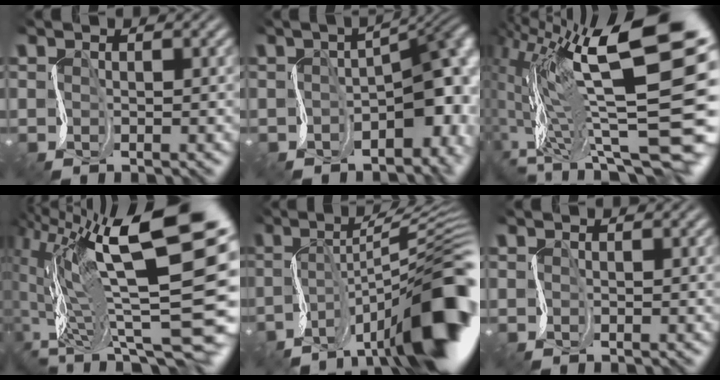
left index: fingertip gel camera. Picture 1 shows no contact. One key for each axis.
{"total": 9.0, "fx": -1.8, "fy": 4.9, "fz": 7.3, "tx": -0.059, "ty": 0.000, "tz": -0.023}
{"total": 14.2, "fx": 2.8, "fy": 5.1, "fz": 12.9, "tx": -0.234, "ty": -0.012, "tz": 0.076}
{"total": 14.8, "fx": 3.8, "fy": 6.5, "fz": 12.8, "tx": -0.225, "ty": -0.006, "tz": 0.090}
{"total": 13.4, "fx": -4.8, "fy": 3.4, "fz": 12.1, "tx": -0.167, "ty": 0.008, "tz": -0.087}
{"total": 0.0}